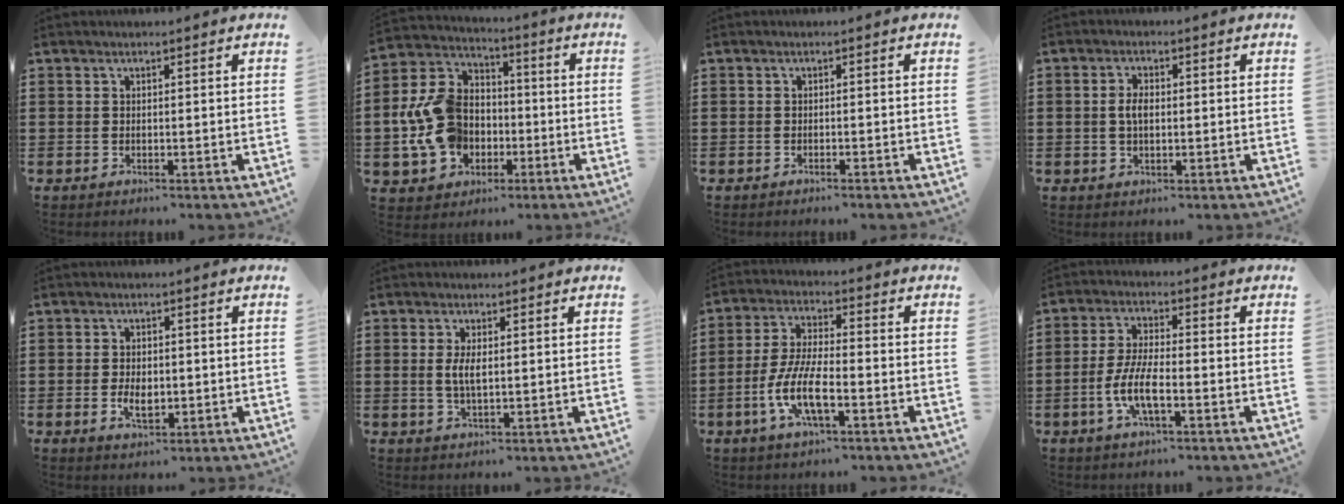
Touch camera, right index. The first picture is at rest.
{"total": 12.0, "force": [-1.8, 9.7, 6.8], "torque": [-0.200, 0.016, -0.038]}
{"total": 0.8, "force": [-0.7, -0.1, 0.1], "torque": [-0.005, -0.001, -0.016]}
{"total": 3.0, "force": [0.1, 1.5, 2.6], "torque": [-0.053, 0.006, -0.001]}
{"total": 3.5, "force": [-0.7, 1.9, 2.9], "torque": [-0.044, -0.001, -0.013]}
{"total": 3.2, "force": [0.2, 1.0, 3.0], "torque": [-0.067, -0.001, 0.000]}
{"total": 8.4, "force": [-3.4, 2.2, 7.4], "torque": [-0.174, -0.017, -0.070]}
{"total": 6.7, "force": [-2.5, 1.7, 6.0], "torque": [-0.140, -0.014, -0.053]}